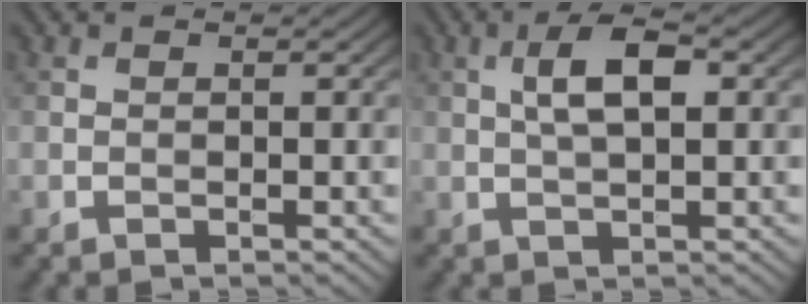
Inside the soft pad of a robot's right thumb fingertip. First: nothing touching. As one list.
[{"total": 4.9, "force": [1.1, 1.7, 4.5], "torque": [-0.092, 0.009, 0.020]}]